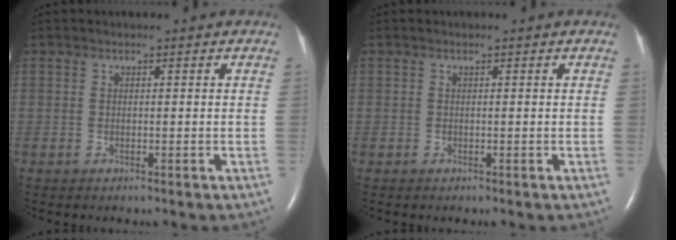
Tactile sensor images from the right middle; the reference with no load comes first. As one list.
[{"total": 0.0}]